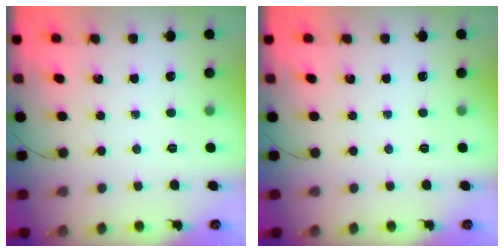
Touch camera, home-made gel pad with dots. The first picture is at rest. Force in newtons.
{"total": 0.0}